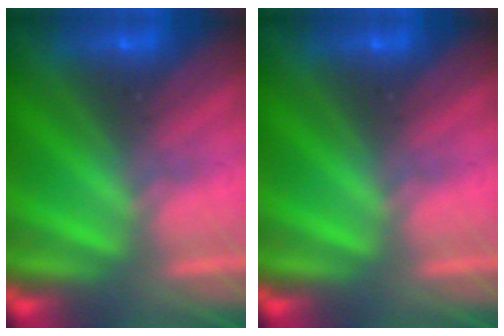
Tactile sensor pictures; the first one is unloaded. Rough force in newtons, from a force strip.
{"total": 0.0}